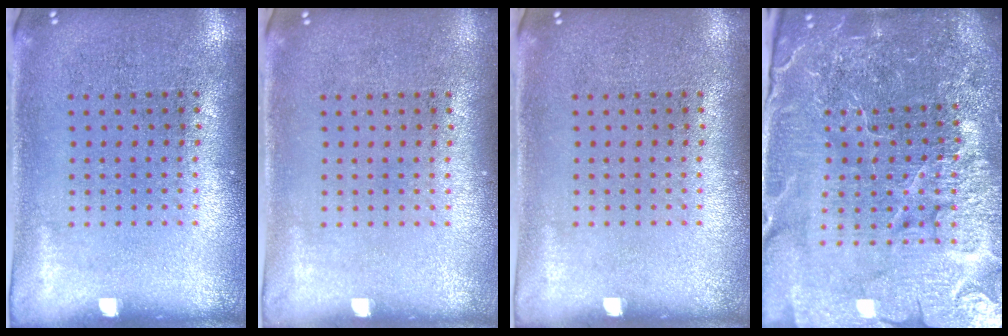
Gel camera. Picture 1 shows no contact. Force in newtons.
{"total": 0.0}
{"total": 0.0}
{"total": 6.2, "press": 5.5, "slide": 2.9}